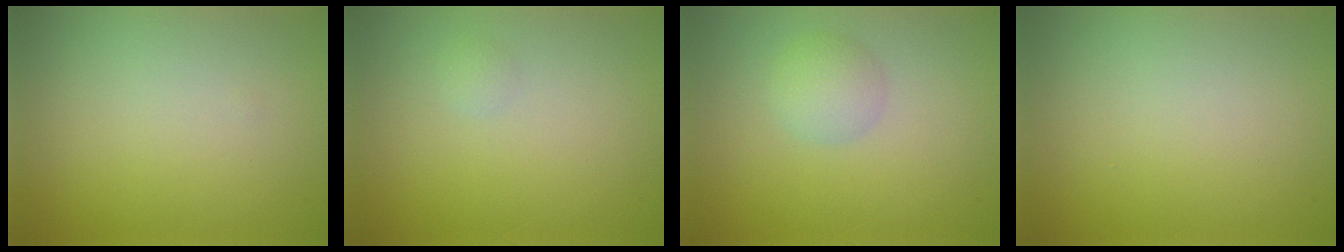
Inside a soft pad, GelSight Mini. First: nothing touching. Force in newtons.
{"total": 0.6, "press": 0.6, "slide": 0.0}
{"total": 2.2, "press": 2.2, "slide": 0.0}
{"total": 0.0}